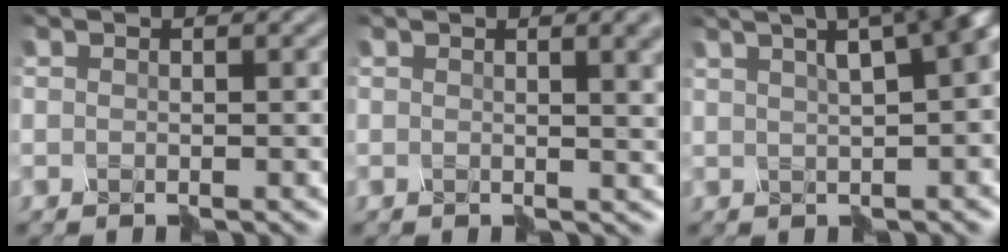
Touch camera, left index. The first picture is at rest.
{"total": 6.9, "force": [1.9, 3.4, 5.7], "torque": [-0.028, 0.020, 0.015]}
{"total": 13.4, "force": [5.4, 6.4, 10.4], "torque": [-0.085, 0.066, 0.064]}